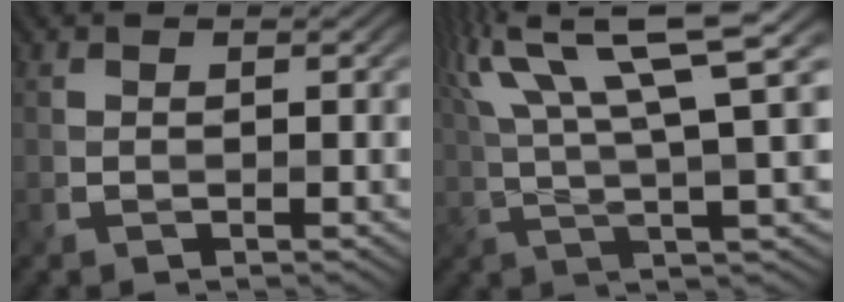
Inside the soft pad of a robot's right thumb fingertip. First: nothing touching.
{"total": 13.5, "force": [6.3, 2.8, 11.6], "torque": [-0.223, 0.031, 0.116]}